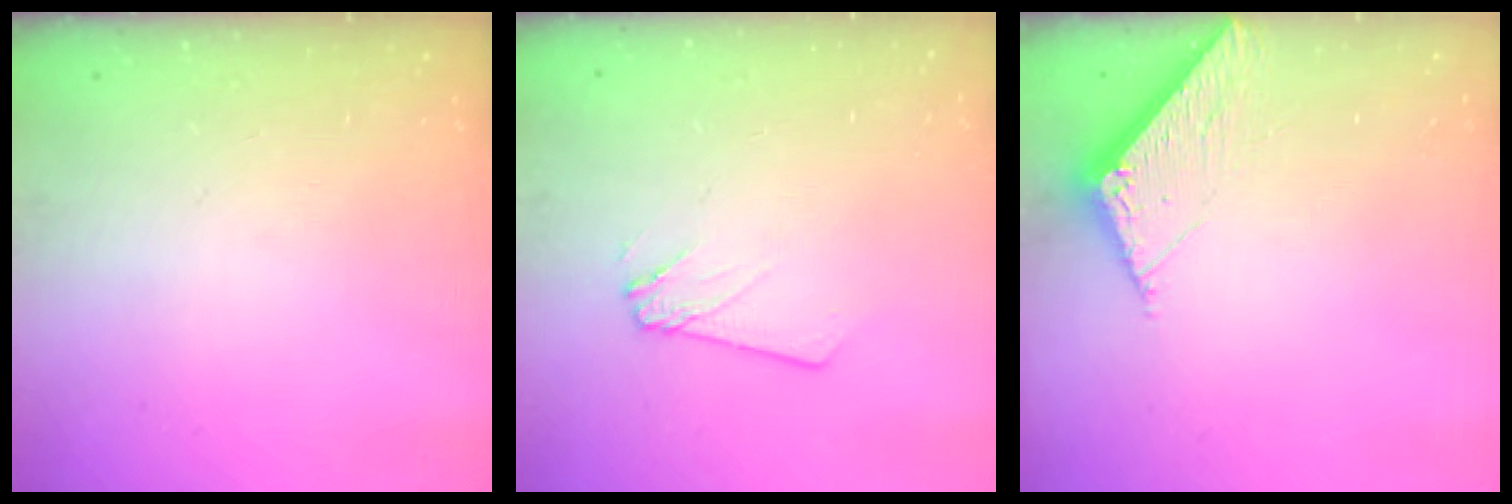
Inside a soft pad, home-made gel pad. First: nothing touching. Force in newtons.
{"total": 2.4, "press": 2.4, "slide": 0.2}
{"total": 6.1, "press": 6.1, "slide": 0.3}